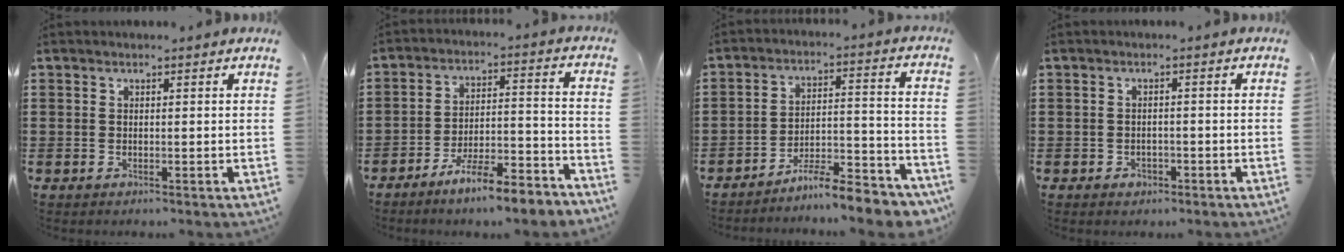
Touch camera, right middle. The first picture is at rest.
{"total": 7.5, "force": [-6.7, 0.2, 3.3], "torque": [-0.054, 0.006, -0.125]}
{"total": 7.6, "force": [-7.3, 0.2, 2.1], "torque": [-0.024, 0.010, -0.139]}
{"total": 1.1, "force": [-0.7, 0.8, 0.3], "torque": [-0.009, 0.001, -0.017]}